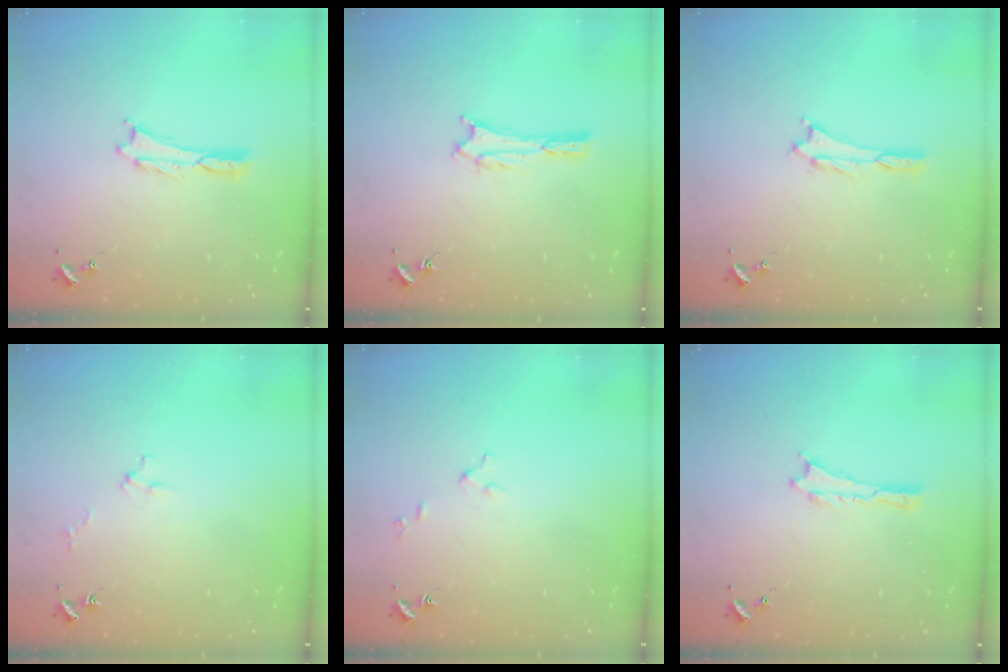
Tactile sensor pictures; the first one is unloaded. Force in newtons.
{"total": 1.6, "press": 1.6, "slide": 0.2}
{"total": 0.7, "press": 0.7, "slide": 0.3}
{"total": 2.0, "press": 2.0, "slide": 0.1}
{"total": 2.6, "press": 2.6, "slide": 0.3}
{"total": 0.0}